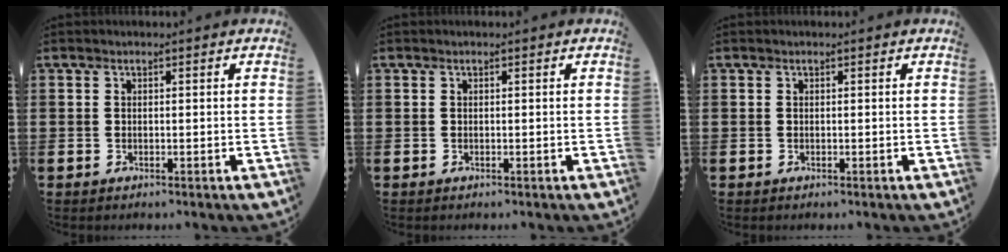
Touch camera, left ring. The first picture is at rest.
{"total": 0.0}
{"total": 0.0}